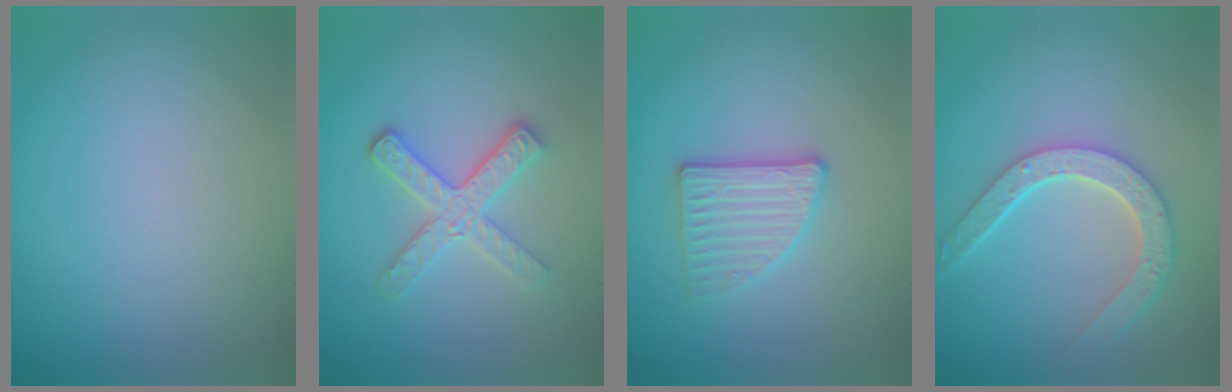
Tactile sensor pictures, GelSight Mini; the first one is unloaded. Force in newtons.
{"total": 3.6, "press": 3.1, "slide": 1.8}
{"total": 2.9, "press": 2.8, "slide": 0.7}
{"total": 5.0, "press": 4.0, "slide": 3.0}